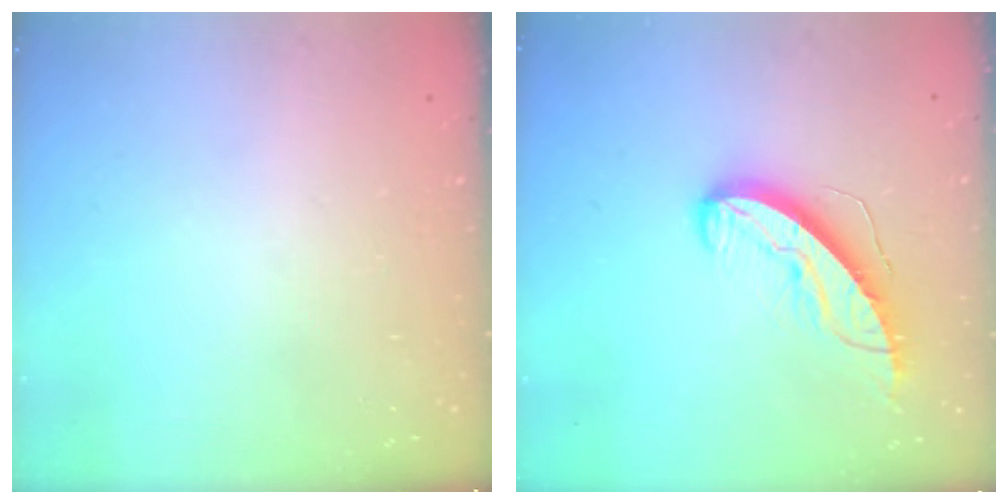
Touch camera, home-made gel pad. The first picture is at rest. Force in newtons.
{"total": 11.0, "press": 11.0, "slide": 1.0}